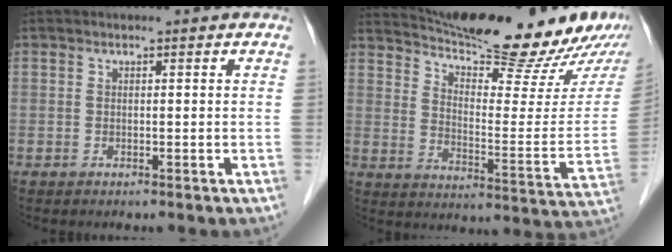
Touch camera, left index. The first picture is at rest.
{"total": 23.1, "force": [20.2, 2.3, 10.9], "torque": [-0.165, -0.053, 0.276]}